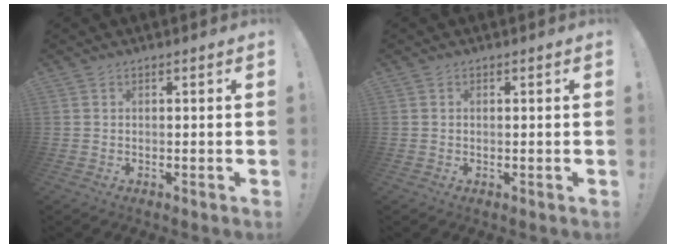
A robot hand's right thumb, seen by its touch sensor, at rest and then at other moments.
{"total": 0.0}